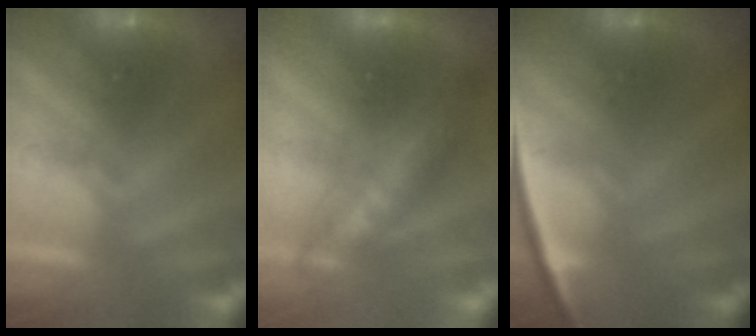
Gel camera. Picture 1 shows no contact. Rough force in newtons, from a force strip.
{"total": 2.9}
{"total": 2.4}